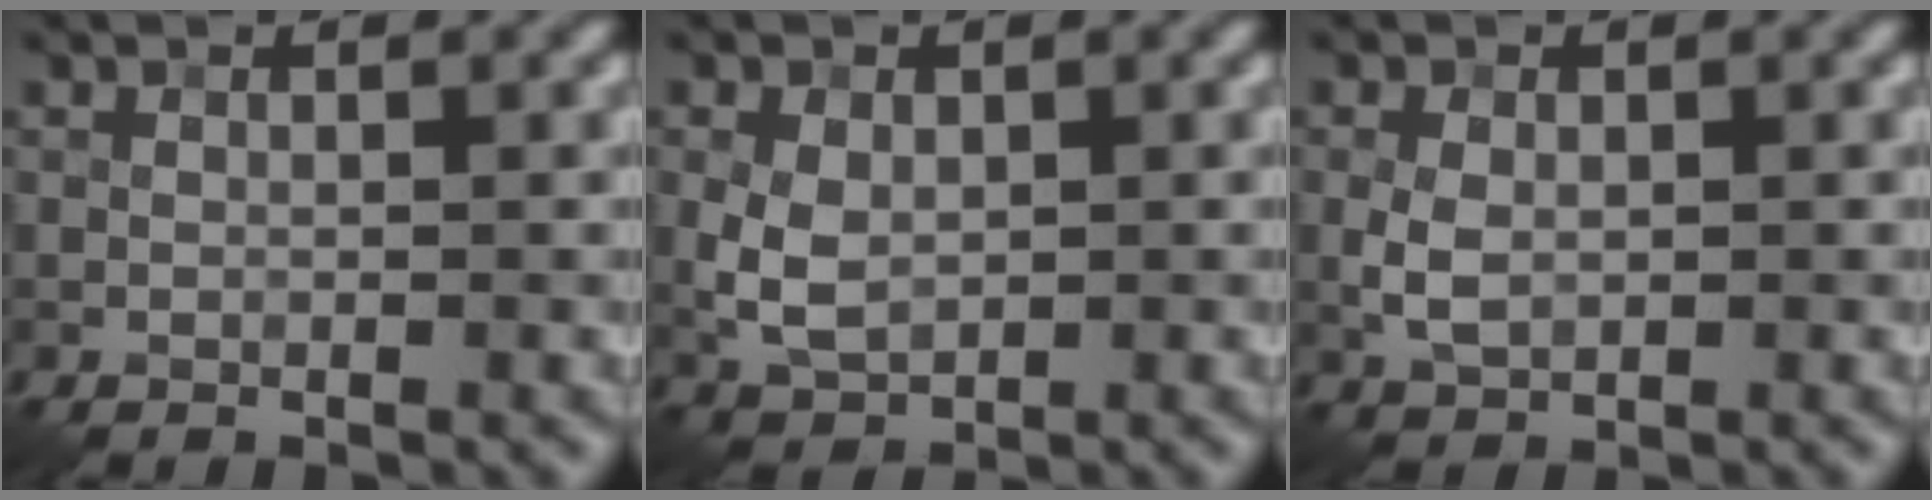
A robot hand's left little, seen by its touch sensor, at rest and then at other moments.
{"total": 3.2, "force": [0.1, 2.3, 2.2], "torque": [-0.051, 0.000, 0.004]}
{"total": 2.4, "force": [0.0, 1.6, 1.7], "torque": [-0.041, -0.001, 0.002]}